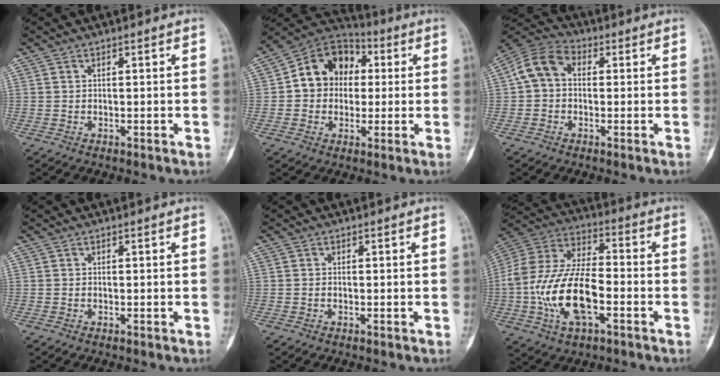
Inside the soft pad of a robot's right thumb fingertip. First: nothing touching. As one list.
[{"total": 13.1, "force": [1.4, 10.9, 7.1], "torque": [-0.071, 0.026, 0.012]}, {"total": 8.3, "force": [0.7, 6.2, 5.4], "torque": [-0.095, 0.028, 0.000]}, {"total": 0.0}, {"total": 0.0}, {"total": 19.5, "force": [-4.6, 10.0, 16.1], "torque": [-0.321, 0.032, -0.085]}]